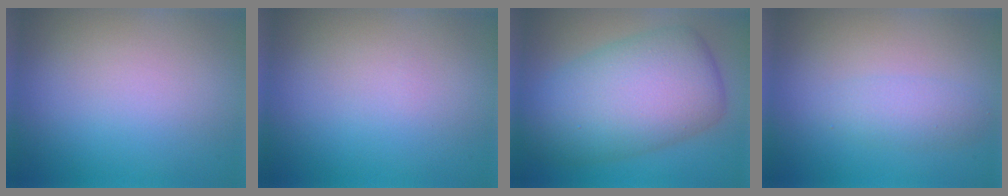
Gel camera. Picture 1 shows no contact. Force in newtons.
{"total": 0.0}
{"total": 9.9, "press": 9.9, "slide": 0.1}
{"total": 2.0, "press": 2.0, "slide": 0.0}